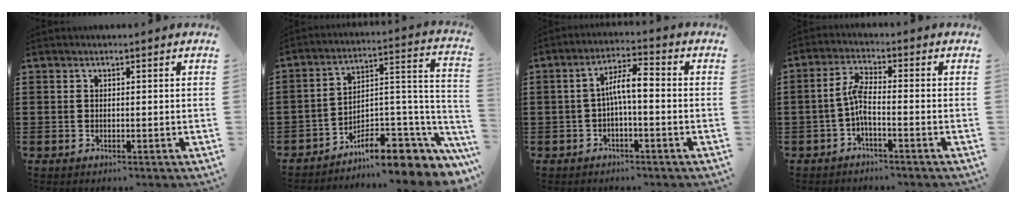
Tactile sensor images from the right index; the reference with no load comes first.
{"total": 9.4, "force": [-7.2, 3.4, 5.0], "torque": [-0.063, 0.015, -0.130]}
{"total": 5.5, "force": [-0.4, 1.4, 5.3], "torque": [-0.114, 0.007, -0.015]}
{"total": 4.2, "force": [-1.5, 1.0, 3.8], "torque": [-0.086, 0.003, -0.033]}